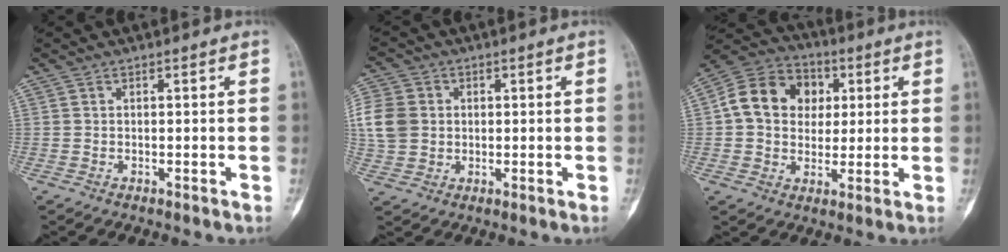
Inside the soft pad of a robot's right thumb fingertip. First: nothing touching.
{"total": 11.6, "force": [1.4, 9.9, 5.9], "torque": [-0.142, 0.011, 0.029]}
{"total": 13.8, "force": [2.4, 11.2, 7.7], "torque": [-0.106, 0.015, 0.030]}